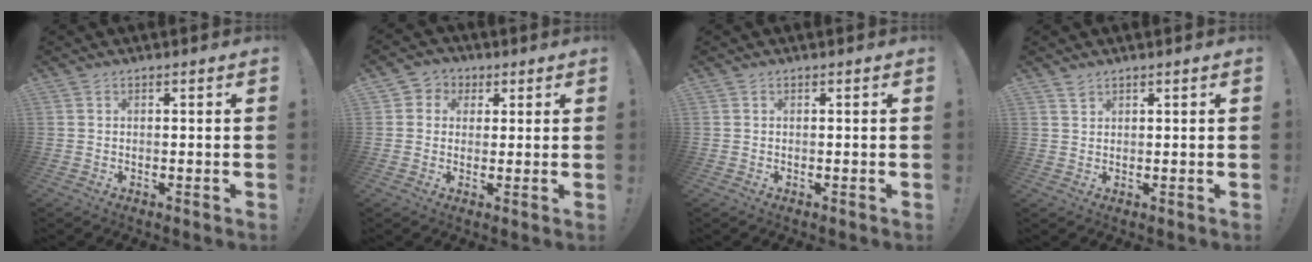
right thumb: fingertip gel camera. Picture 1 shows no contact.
{"total": 4.6, "force": [0.4, 4.5, 1.1], "torque": [-0.012, 0.003, 0.009]}
{"total": 0.0}
{"total": 1.7, "force": [1.5, 0.6, 0.5], "torque": [0.004, -0.012, 0.026]}